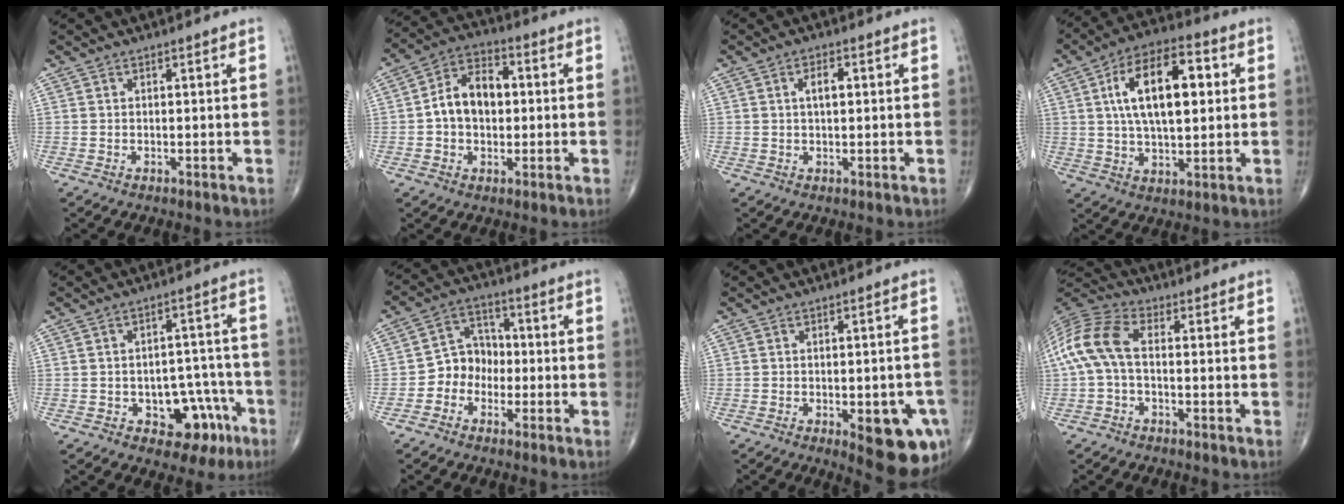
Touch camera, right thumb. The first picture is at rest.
{"total": 10.4, "force": [0.3, 7.2, 7.5], "torque": [-0.108, 0.027, -0.003]}
{"total": 3.3, "force": [0.7, 1.6, 2.8], "torque": [-0.046, 0.004, 0.012]}
{"total": 16.6, "force": [3.5, 7.9, 14.2], "torque": [-0.225, 0.011, 0.057]}
{"total": 10.5, "force": [-4.8, 6.6, 6.6], "torque": [-0.039, 0.047, -0.055]}
{"total": 7.0, "force": [-2.2, 5.9, 3.0], "torque": [-0.016, 0.035, -0.054]}
{"total": 12.1, "force": [-4.6, 4.5, 10.2], "torque": [-0.101, 0.007, -0.044]}
{"total": 10.4, "force": [-0.5, 5.5, 8.8], "torque": [-0.198, 0.030, -0.020]}